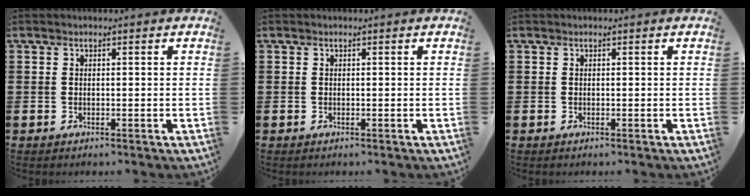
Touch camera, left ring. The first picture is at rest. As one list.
[{"total": 0.0}, {"total": 0.0}]